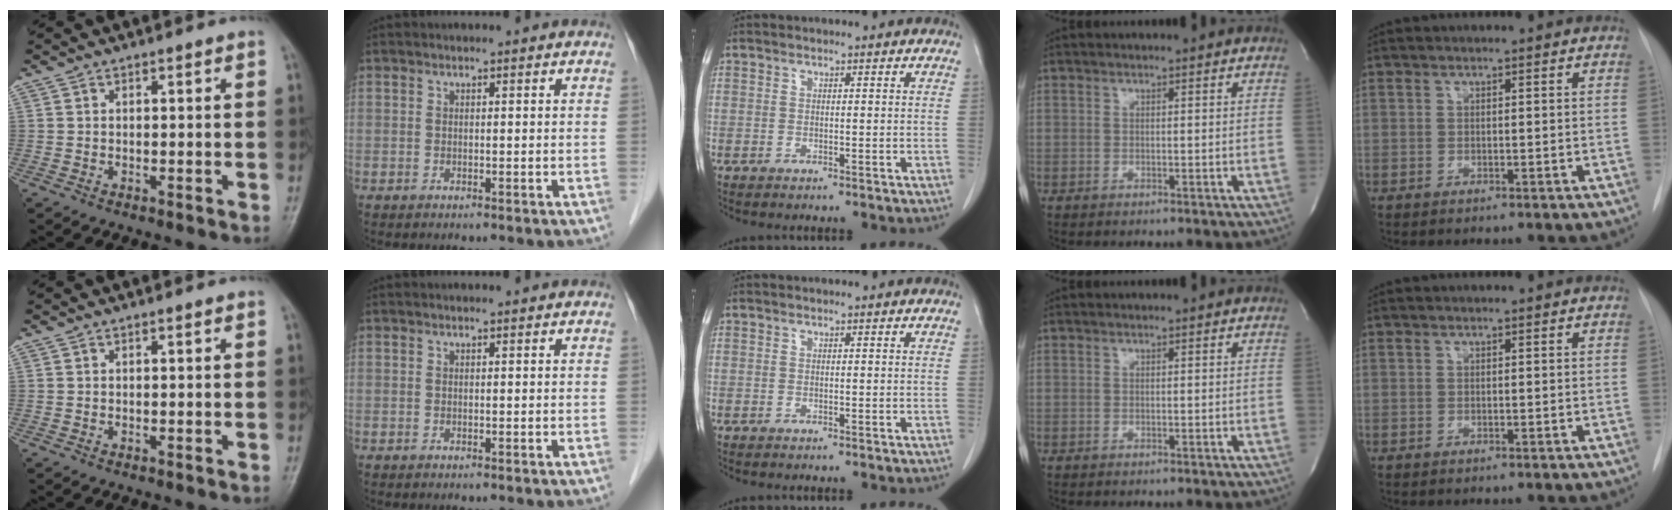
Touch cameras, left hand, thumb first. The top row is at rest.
{}